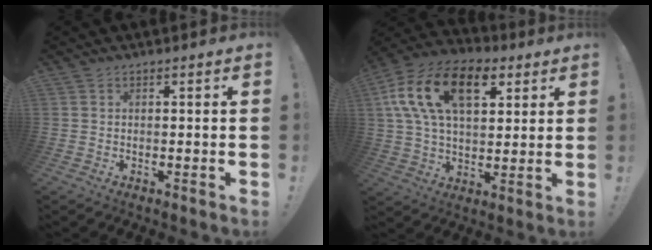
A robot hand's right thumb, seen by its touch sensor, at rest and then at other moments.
{"total": 20.0, "force": [7.9, 11.9, 14.0], "torque": [-0.252, -0.016, 0.139]}